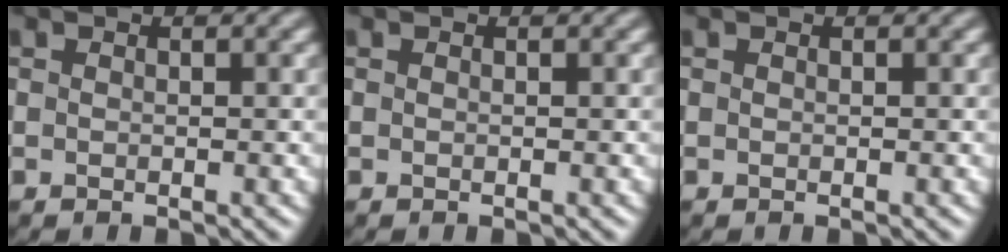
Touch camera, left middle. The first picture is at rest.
{"total": 0.0}
{"total": 0.0}